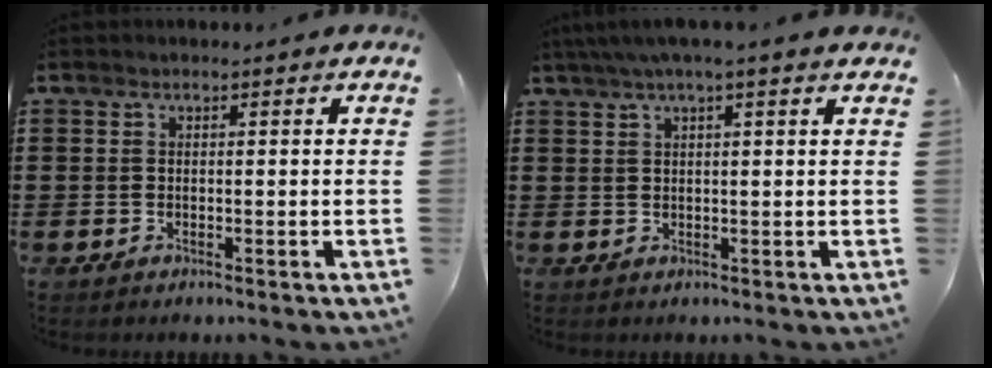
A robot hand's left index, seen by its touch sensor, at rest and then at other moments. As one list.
[{"total": 2.8, "force": [1.8, -0.2, 2.1], "torque": [-0.043, 0.004, 0.032]}]